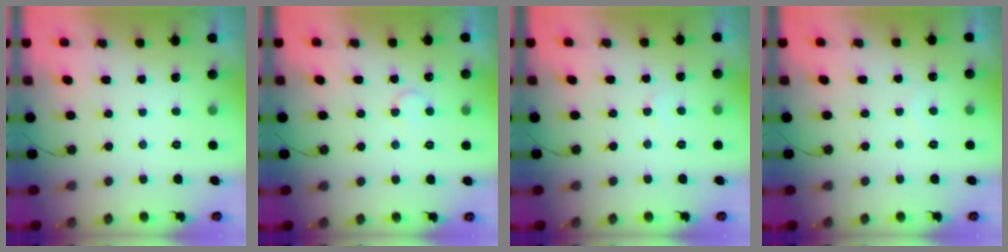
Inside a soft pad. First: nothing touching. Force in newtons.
{"total": 4.2, "press": 4.2, "slide": 0.4}
{"total": 2.4, "press": 2.4, "slide": 0.2}
{"total": 3.4, "press": 3.4, "slide": 0.2}